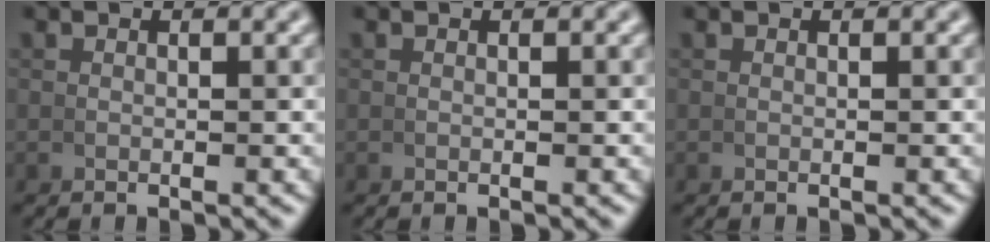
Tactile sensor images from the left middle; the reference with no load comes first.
{"total": 0.0}
{"total": 0.0}